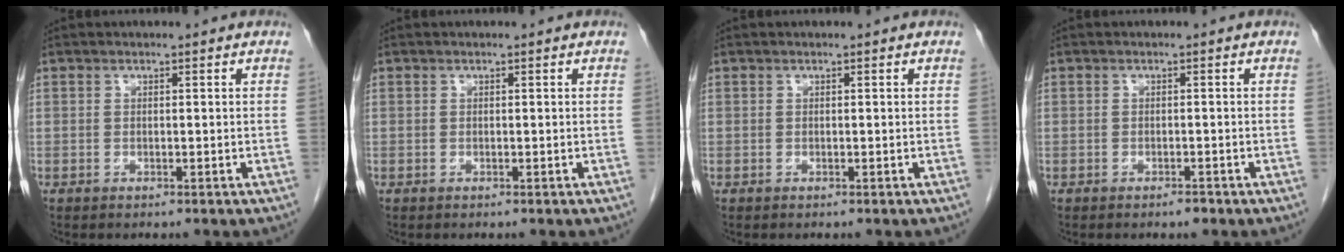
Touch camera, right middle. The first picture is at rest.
{"total": 0.0}
{"total": 0.0}
{"total": 1.0, "force": [-0.8, 0.3, 0.5], "torque": [-0.007, 0.000, -0.010]}